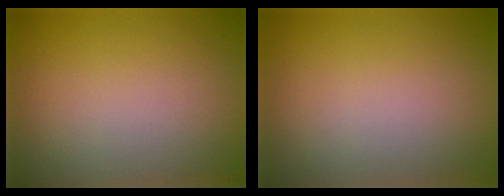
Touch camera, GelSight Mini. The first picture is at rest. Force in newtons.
{"total": 0.0}